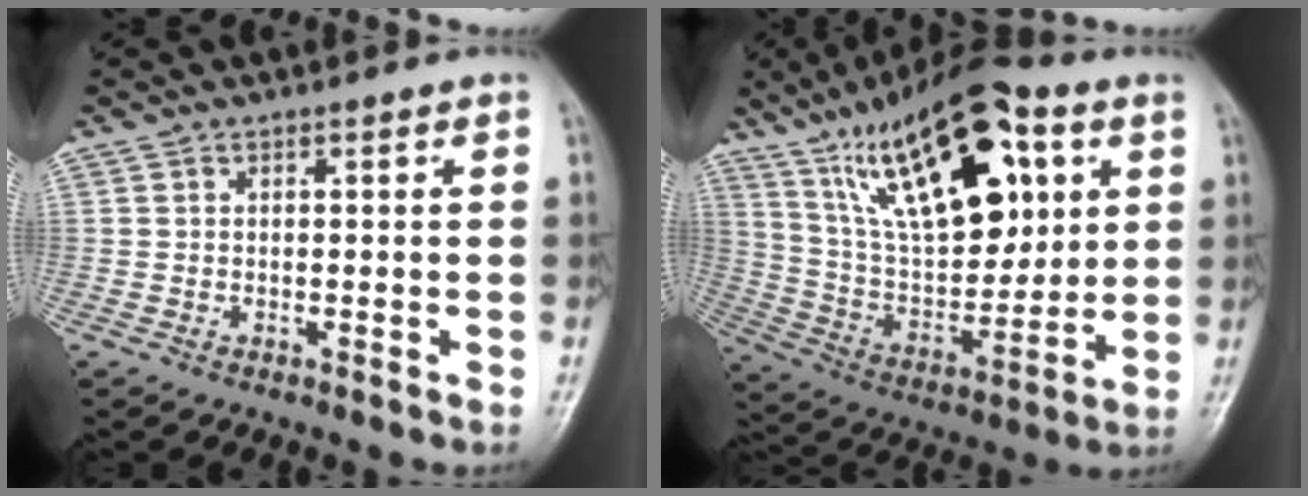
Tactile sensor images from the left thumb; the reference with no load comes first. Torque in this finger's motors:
{"motor_torque": [1.67, 0.53, 2.06, -0.71, 0.59]}